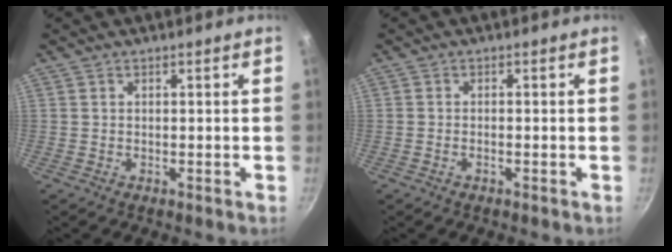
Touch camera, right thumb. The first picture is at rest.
{"total": 0.8, "force": [-0.5, 0.2, 0.6], "torque": [-0.019, 0.005, -0.014]}